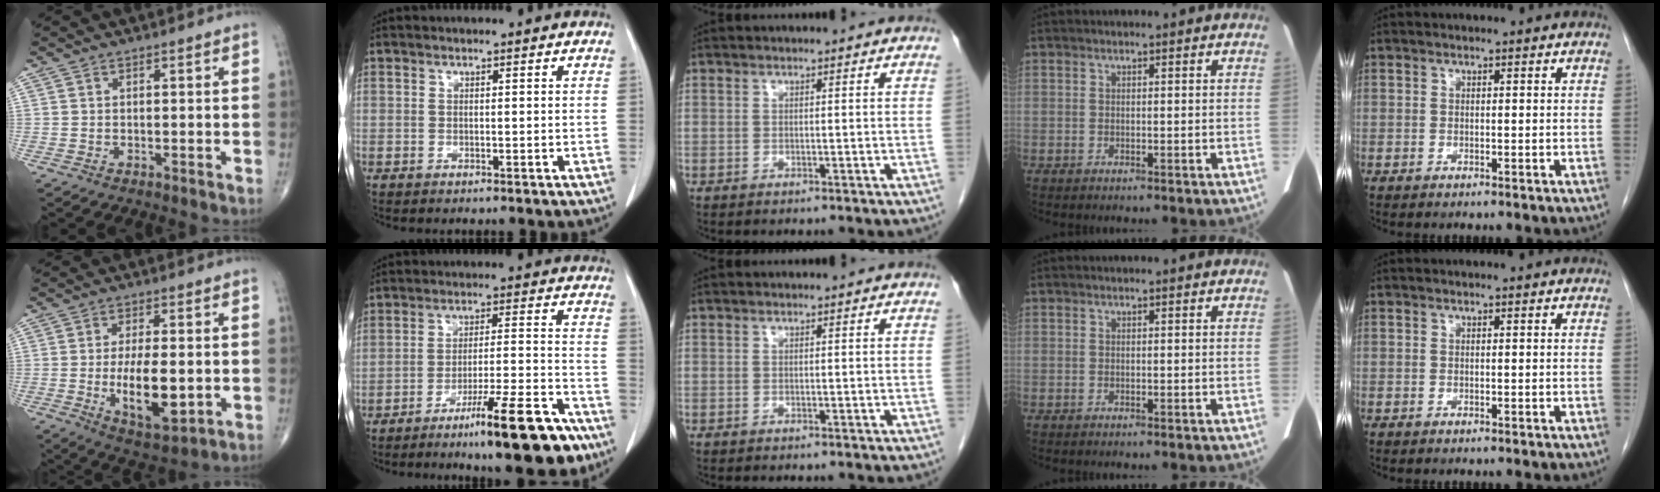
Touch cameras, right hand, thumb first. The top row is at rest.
{"thumb": {"total": 11.8, "force": [-1.7, 4.9, 10.6], "torque": [-0.167, -0.015, -0.019]}, "index": {"total": 14.5, "force": [-9.7, 1.4, 10.6], "torque": [-0.148, 0.002, -0.150]}}